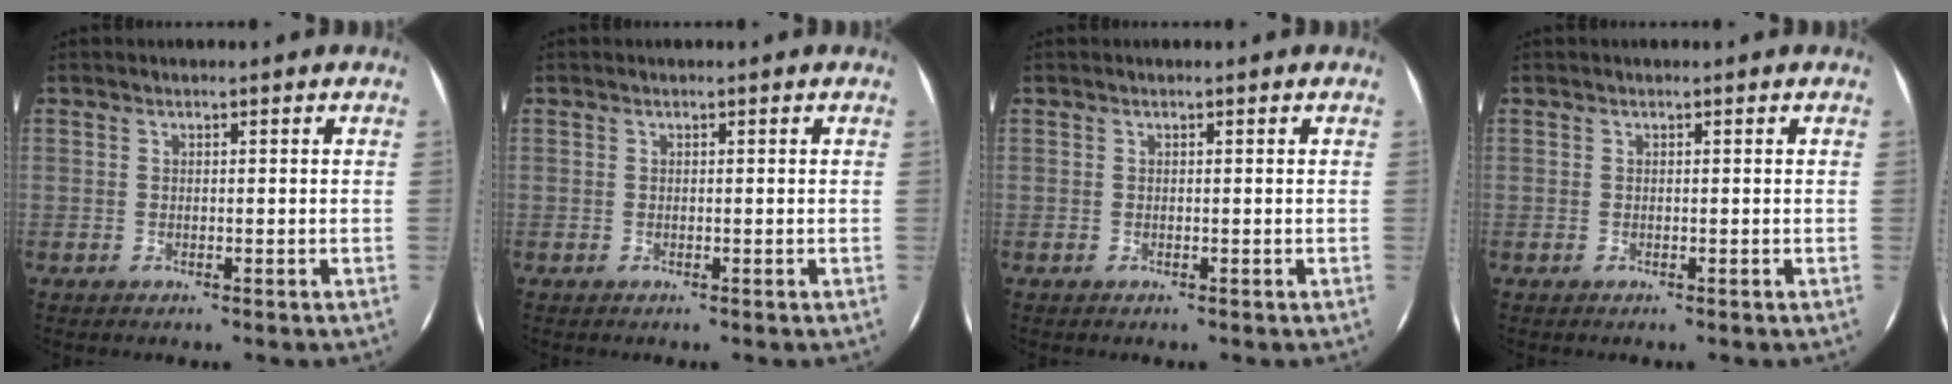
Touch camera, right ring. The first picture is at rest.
{"total": 0.0}
{"total": 0.0}
{"total": 0.0}